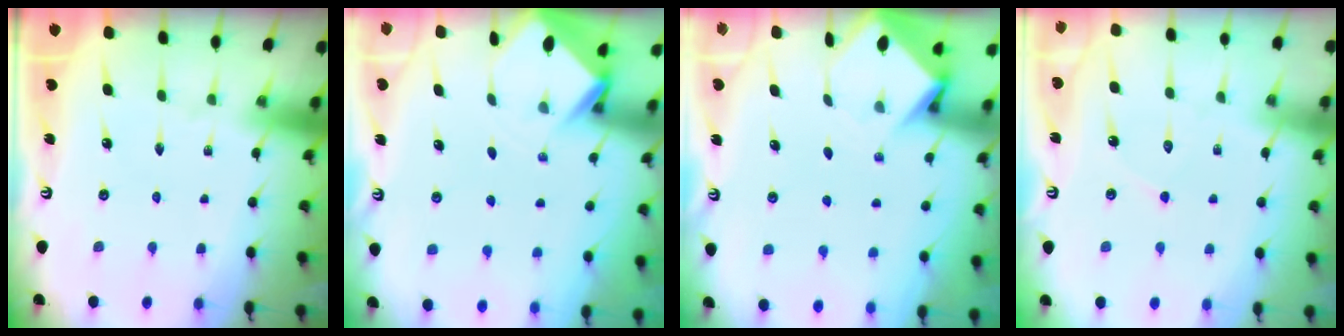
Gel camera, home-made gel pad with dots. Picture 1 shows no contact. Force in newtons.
{"total": 2.9, "press": 2.9, "slide": 0.2}
{"total": 4.0, "press": 3.9, "slide": 0.3}
{"total": 5.7, "press": 5.7, "slide": 0.1}